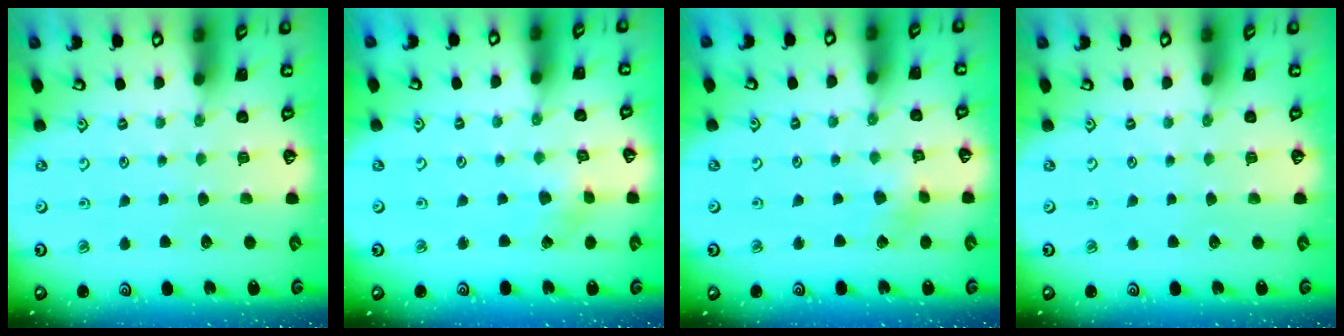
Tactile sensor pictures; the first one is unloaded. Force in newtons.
{"total": 2.5, "press": 2.4, "slide": 0.3}
{"total": 3.1, "press": 3.0, "slide": 0.6}
{"total": 0.0}